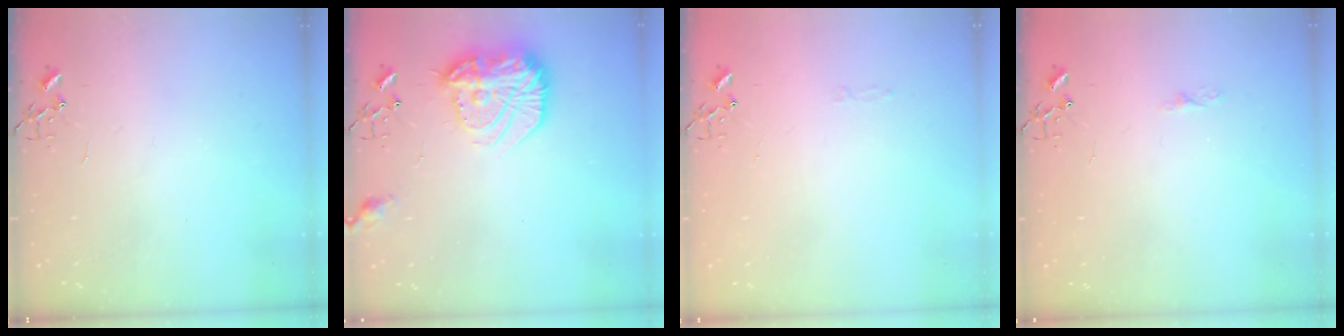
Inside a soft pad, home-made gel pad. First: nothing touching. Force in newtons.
{"total": 18.4, "press": 18.3, "slide": 1.4}
{"total": 2.8, "press": 2.8, "slide": 0.4}
{"total": 3.6, "press": 3.5, "slide": 0.5}